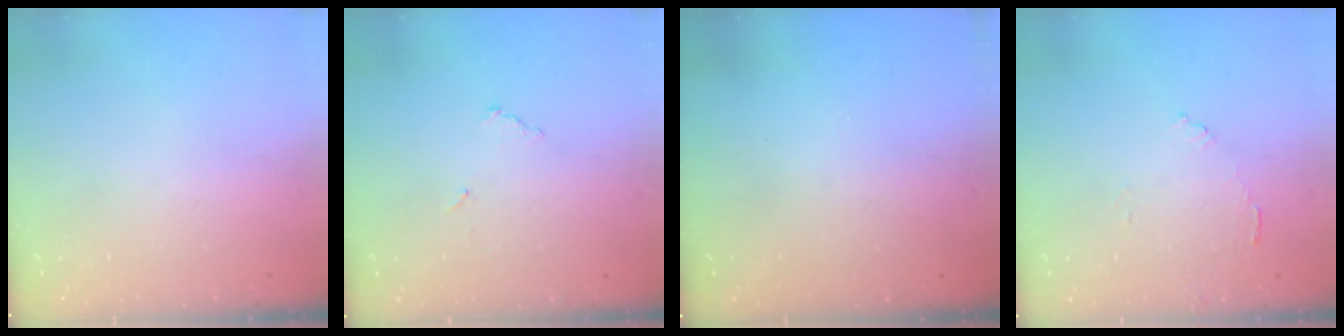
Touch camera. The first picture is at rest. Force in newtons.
{"total": 6.3, "press": 6.3, "slide": 0.2}
{"total": 3.2, "press": 3.2, "slide": 0.1}
{"total": 8.1, "press": 8.1, "slide": 0.6}